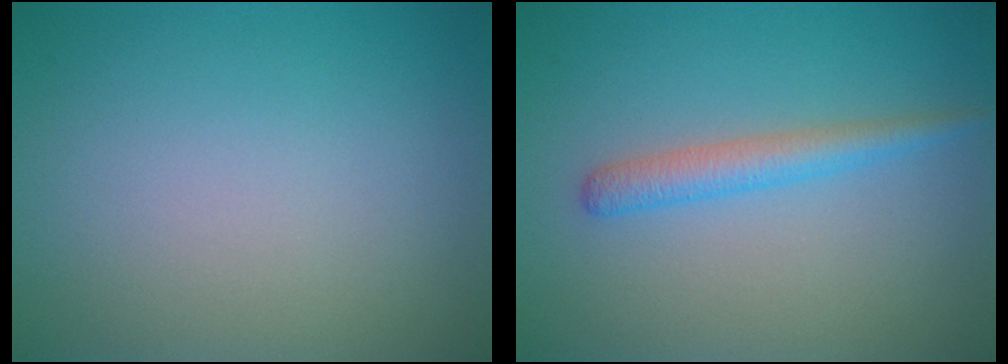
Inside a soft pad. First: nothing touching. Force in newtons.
{"total": 2.4, "press": 2.4, "slide": 0.2}